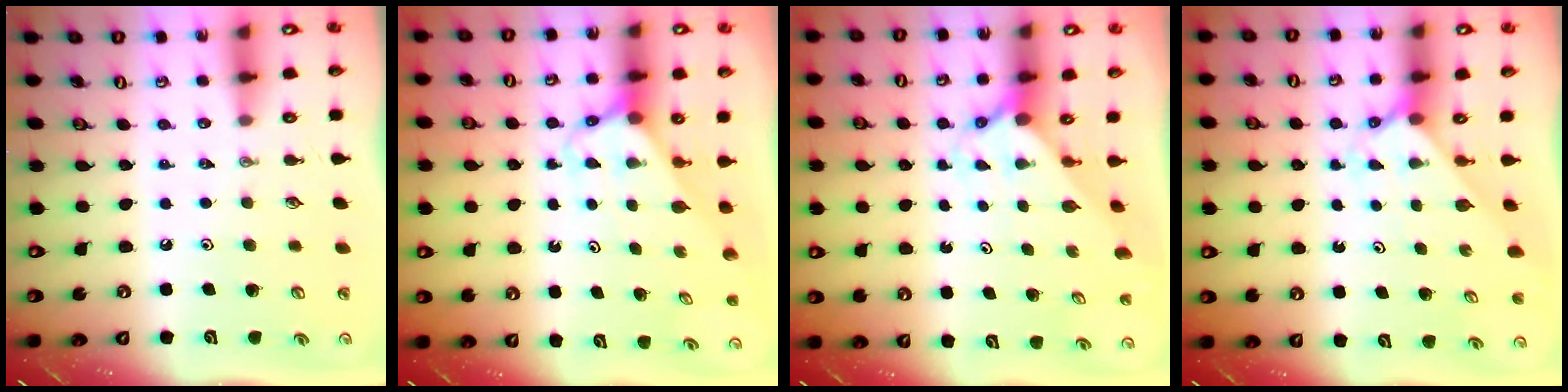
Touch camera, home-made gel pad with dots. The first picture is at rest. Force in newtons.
{"total": 2.9, "press": 2.9, "slide": 0.2}
{"total": 1.8, "press": 1.8, "slide": 0.2}
{"total": 2.3, "press": 2.3, "slide": 0.2}